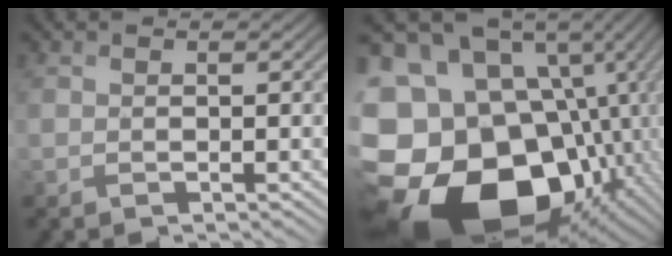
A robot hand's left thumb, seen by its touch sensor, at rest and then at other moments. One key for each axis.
{"total": 24.1, "fx": -6.1, "fy": 18.7, "fz": 13.9, "tx": -0.302, "ty": -0.041, "tz": -0.093}